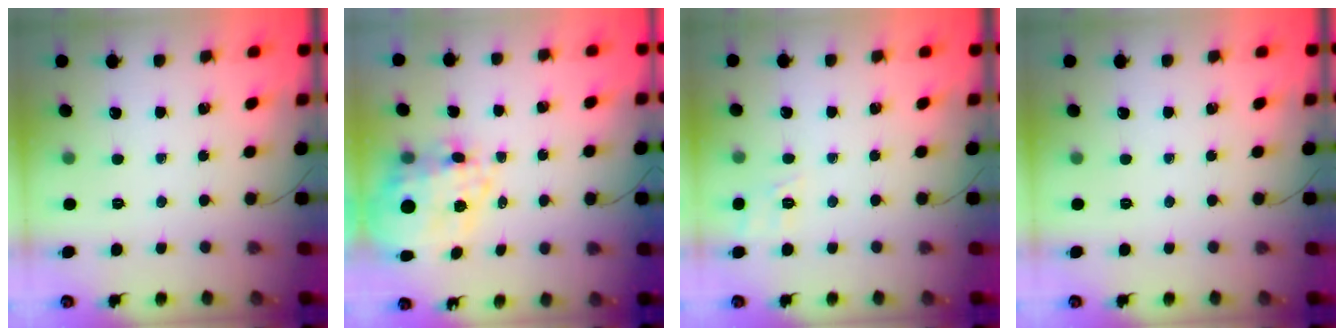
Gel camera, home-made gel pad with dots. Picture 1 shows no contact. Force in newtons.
{"total": 14.9, "press": 14.6, "slide": 3.0}
{"total": 2.8, "press": 2.2, "slide": 1.7}
{"total": 0.0}